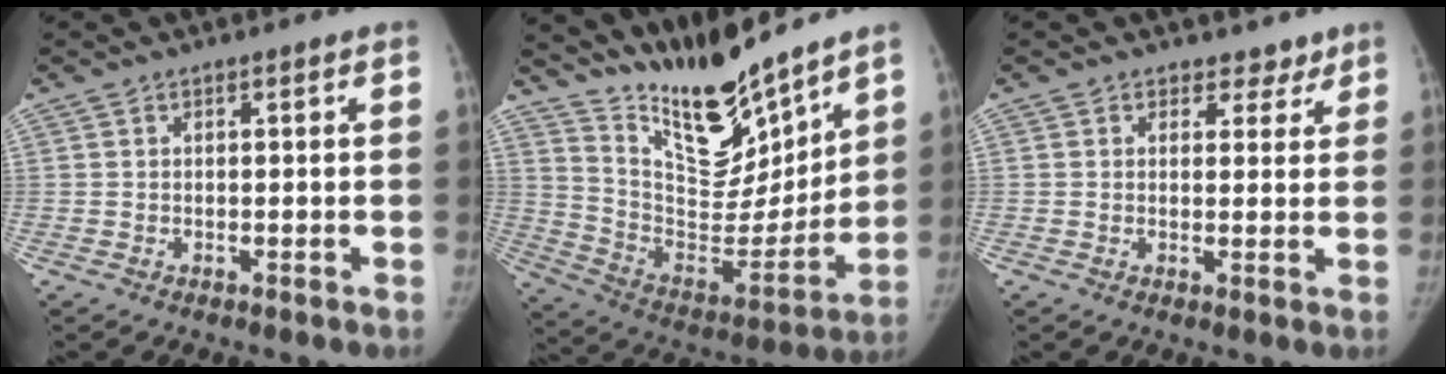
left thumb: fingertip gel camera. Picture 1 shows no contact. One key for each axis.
{"total": 18.2, "fx": 15.7, "fy": 4.3, "fz": 8.2, "tx": -0.090, "ty": -0.112, "tz": 0.285}
{"total": 3.1, "fx": 2.4, "fy": 2.1, "fz": 0.1, "tx": 0.031, "ty": -0.015, "tz": 0.025}